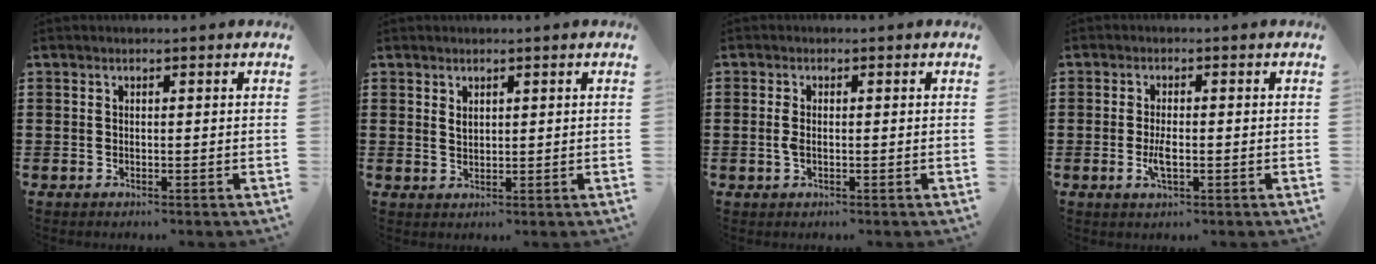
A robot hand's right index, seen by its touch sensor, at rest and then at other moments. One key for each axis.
{"total": 1.3, "fx": 1.0, "fy": 0.7, "fz": 0.6, "tx": -0.013, "ty": 0.003, "tz": 0.018}
{"total": 1.7, "fx": -0.2, "fy": 0.6, "fz": 1.6, "tx": -0.046, "ty": -0.008, "tz": -0.007}
{"total": 3.1, "fx": -0.7, "fy": 0.9, "fz": 2.9, "tx": -0.059, "ty": -0.005, "tz": -0.013}